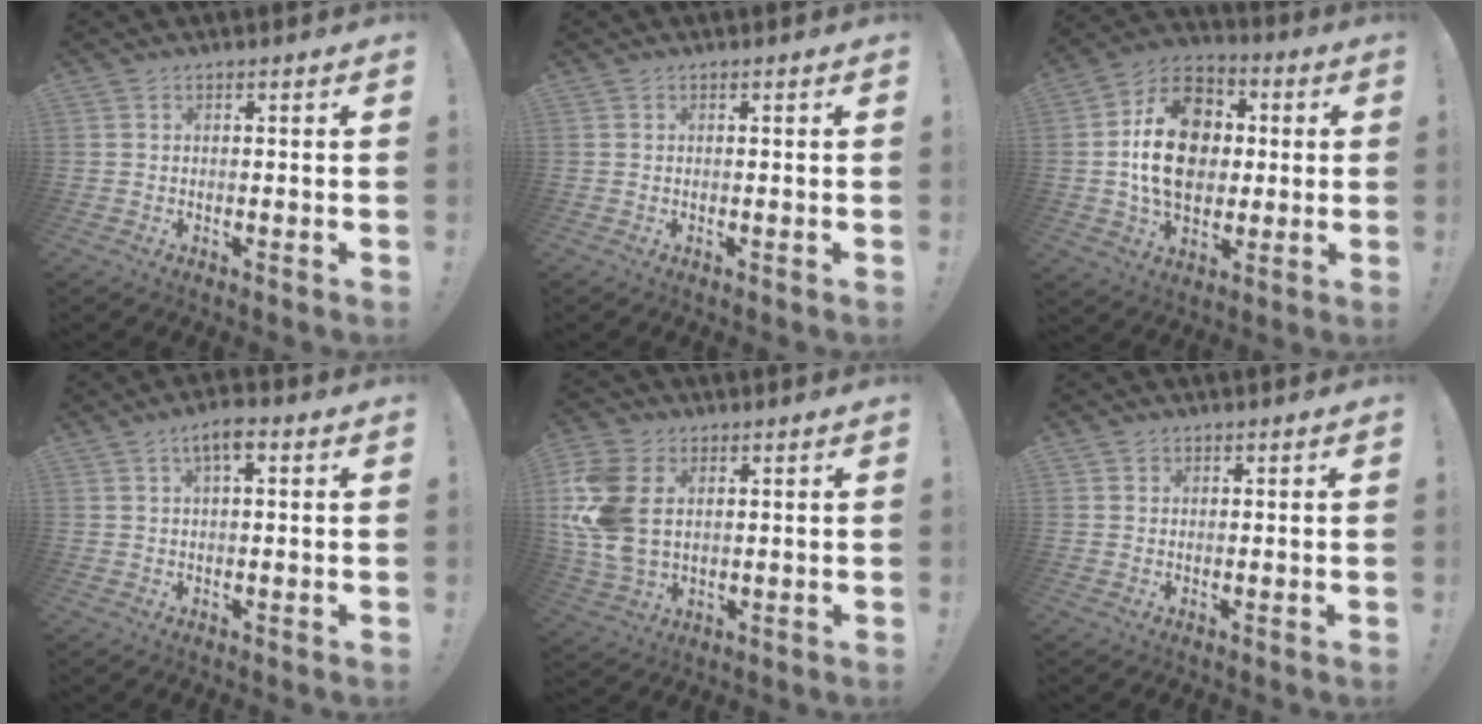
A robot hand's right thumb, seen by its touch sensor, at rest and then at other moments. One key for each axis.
{"total": 0.0}
{"total": 19.6, "fx": 0.9, "fy": 14.7, "fz": 12.9, "tx": -0.207, "ty": 0.018, "tz": 0.022}
{"total": 4.5, "fx": 1.8, "fy": 1.5, "fz": 3.9, "tx": -0.063, "ty": 0.001, "tz": 0.027}
{"total": 15.6, "fx": 3.2, "fy": 10.7, "fz": 10.9, "tx": -0.233, "ty": -0.011, "tz": 0.060}
{"total": 1.2, "fx": 0.9, "fy": 0.8, "fz": 0.1, "tx": 0.003, "ty": -0.001, "tz": 0.016}